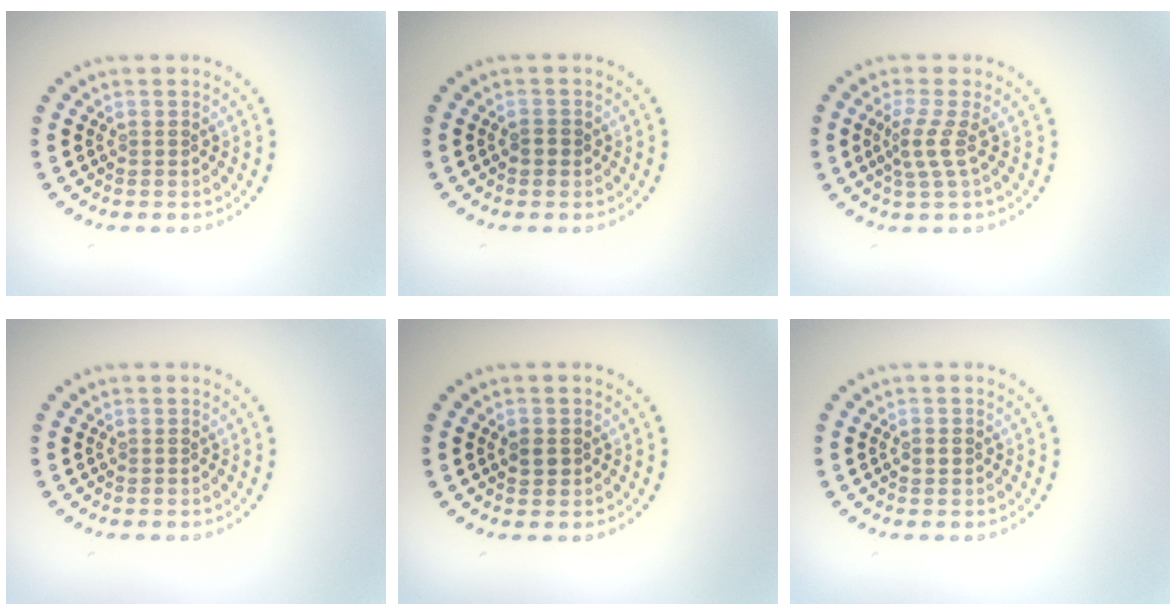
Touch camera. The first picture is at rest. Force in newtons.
{"total": 1.0, "press": 1.0, "slide": 0.1}
{"total": 2.2, "press": 1.5, "slide": 1.6}
{"total": 0.0}
{"total": 1.2, "press": 1.2, "slide": 0.3}
{"total": 1.0, "press": 1.0, "slide": 0.1}